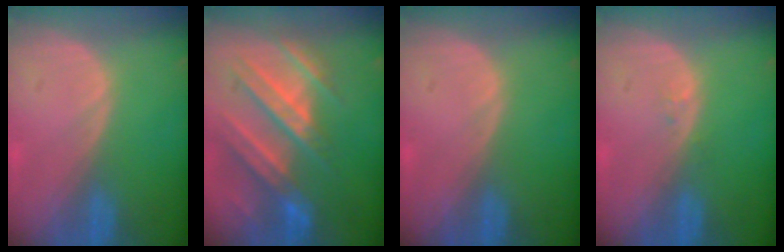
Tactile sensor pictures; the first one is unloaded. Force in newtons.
{"total": 10.5, "press": 9.6, "slide": 4.2}
{"total": 0.0}
{"total": 0.6, "press": 0.6, "slide": 0.1}